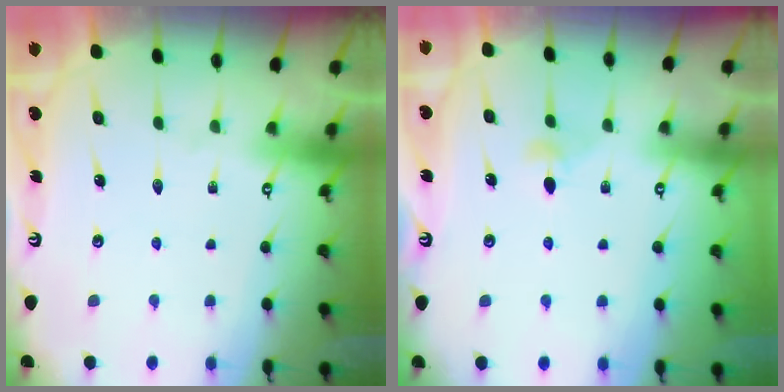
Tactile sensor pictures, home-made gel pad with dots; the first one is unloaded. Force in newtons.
{"total": 2.8, "press": 2.7, "slide": 0.4}